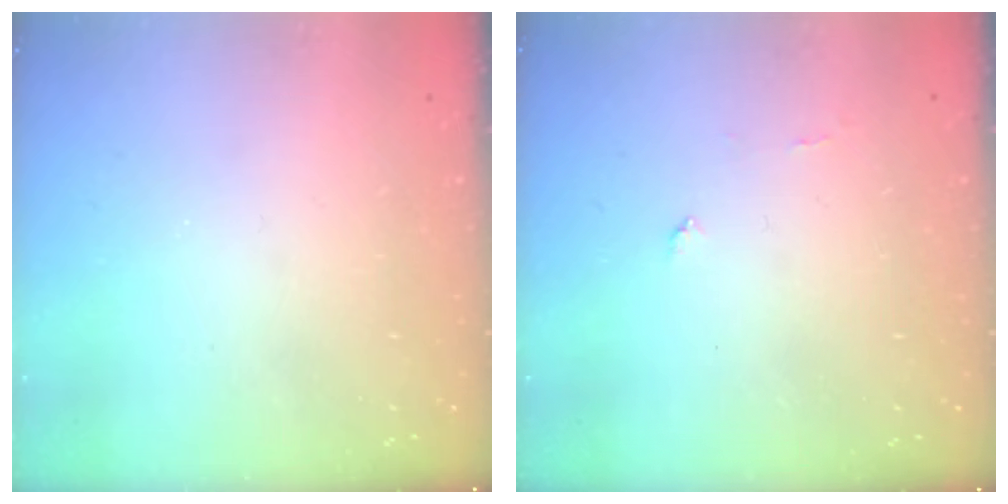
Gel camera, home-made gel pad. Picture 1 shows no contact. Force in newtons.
{"total": 4.4, "press": 4.4, "slide": 0.5}